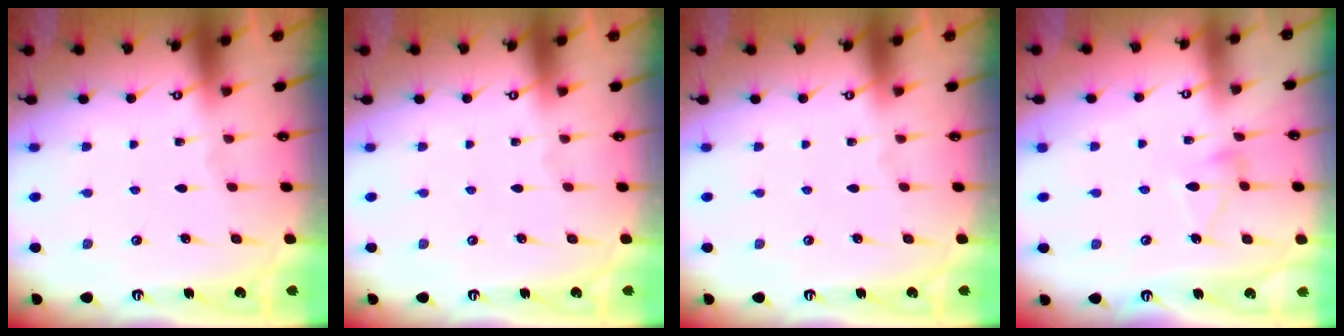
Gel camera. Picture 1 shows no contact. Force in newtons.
{"total": 0.0}
{"total": 0.0}
{"total": 5.0, "press": 4.9, "slide": 0.1}